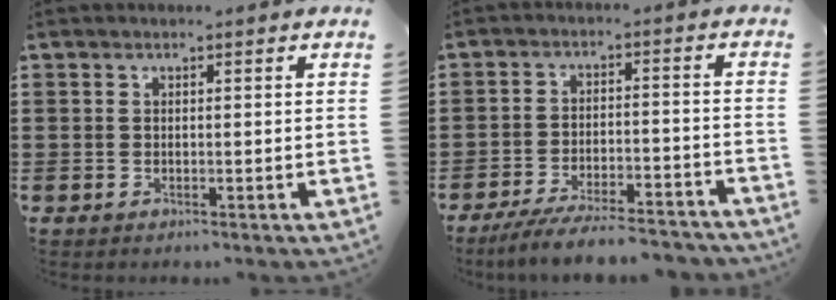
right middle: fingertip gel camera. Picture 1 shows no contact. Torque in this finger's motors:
{"motor_torque": [1.04, -0.49, 0.77, 0.21]}